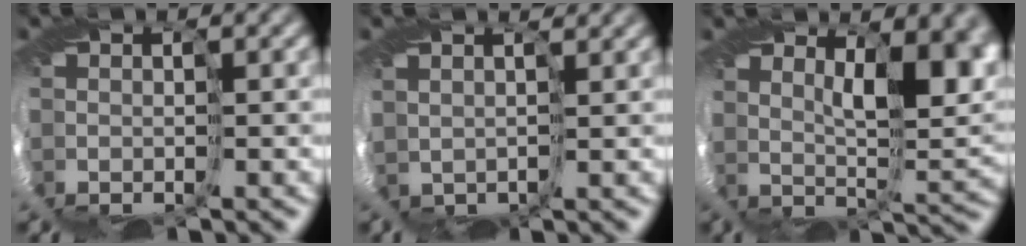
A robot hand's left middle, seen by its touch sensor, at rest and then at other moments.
{"total": 2.6, "force": [2.3, 1.0, 0.5], "torque": [-0.027, 0.019, 0.046]}
{"total": 6.3, "force": [2.9, 1.5, 5.4], "torque": [-0.075, 0.007, 0.045]}